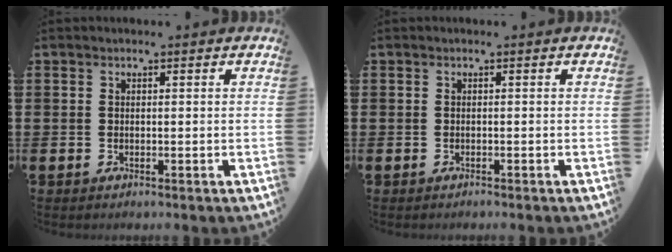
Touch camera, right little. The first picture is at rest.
{"total": 0.0}